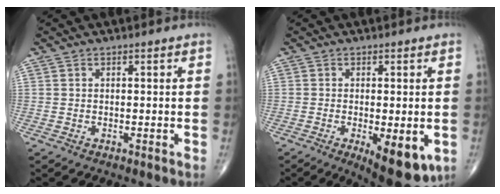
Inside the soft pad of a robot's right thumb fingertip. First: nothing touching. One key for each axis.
{"total": 10.2, "fx": -3.4, "fy": 3.9, "fz": 8.8, "tx": -0.113, "ty": -0.017, "tz": -0.044}